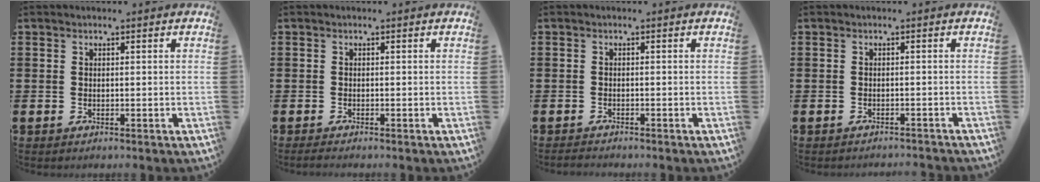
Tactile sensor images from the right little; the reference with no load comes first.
{"total": 0.6, "force": [-0.4, 0.0, 0.4], "torque": [-0.007, -0.001, -0.008]}
{"total": 0.0}
{"total": 0.8, "force": [-0.8, -0.1, 0.0], "torque": [-0.001, 0.000, -0.017]}